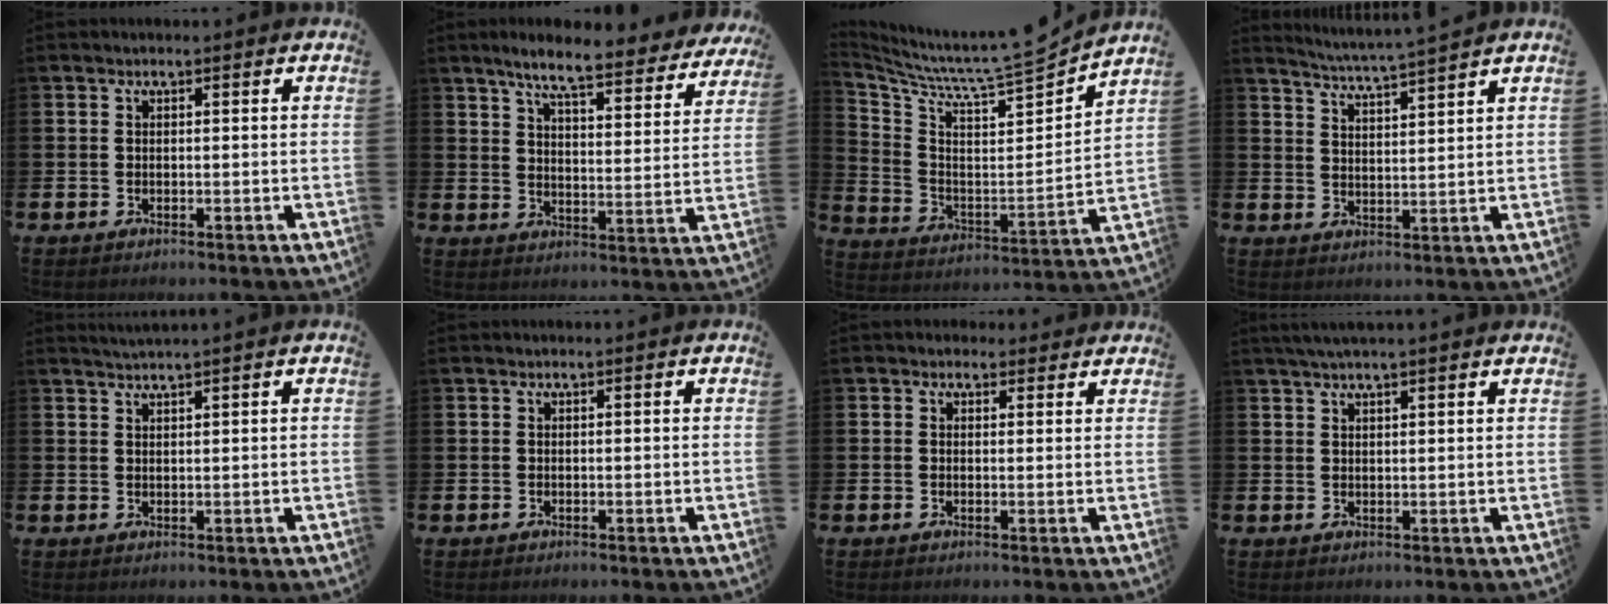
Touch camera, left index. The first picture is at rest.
{"total": 7.5, "force": [6.6, 1.0, 3.4], "torque": [-0.078, -0.040, 0.109]}
{"total": 7.4, "force": [7.0, 0.3, 2.4], "torque": [-0.079, -0.074, 0.109]}
{"total": 4.6, "force": [4.4, -1.0, 0.8], "torque": [-0.034, -0.029, 0.077]}
{"total": 1.6, "force": [1.5, -0.3, 0.3], "torque": [-0.010, 0.000, 0.030]}
{"total": 0.0}
{"total": 1.4, "force": [1.2, 0.8, 0.0], "torque": [0.009, 0.003, 0.018]}
{"total": 2.6, "force": [2.2, 0.0, 1.2], "torque": [-0.024, 0.000, 0.040]}